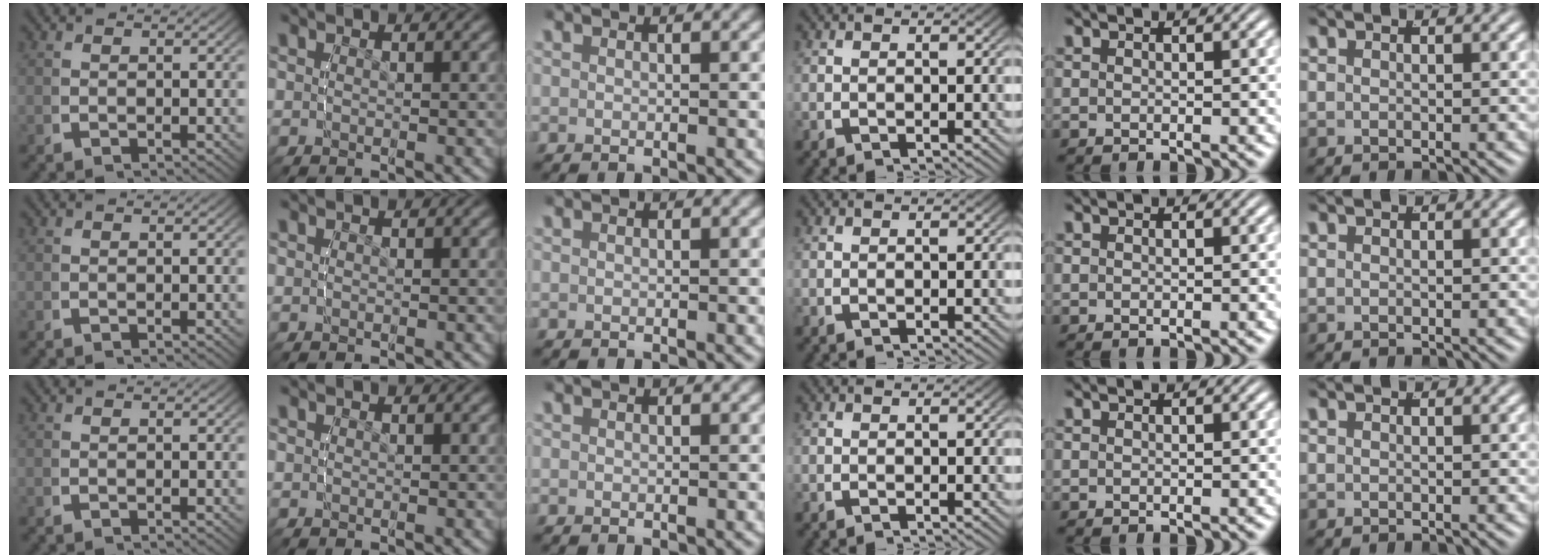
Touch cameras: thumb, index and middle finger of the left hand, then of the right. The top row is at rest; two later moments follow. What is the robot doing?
{"motion": "lift_and_place", "object": "cubes"}